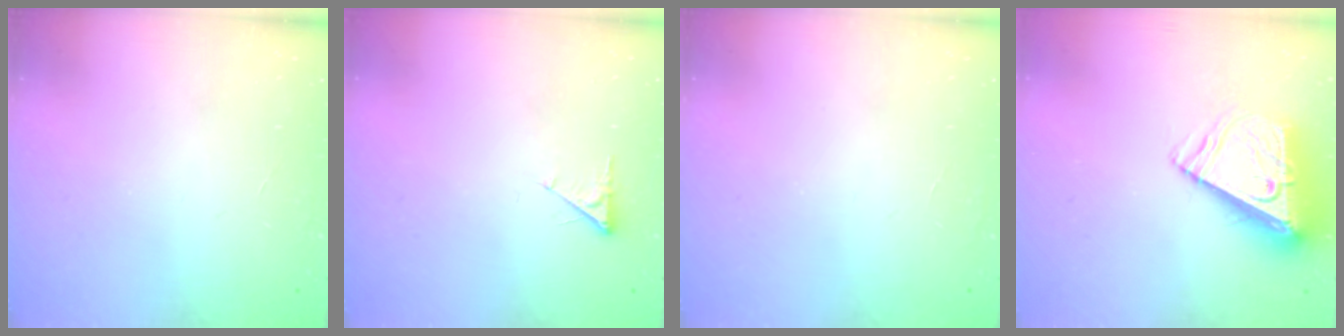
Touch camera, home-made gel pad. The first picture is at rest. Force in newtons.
{"total": 2.4, "press": 2.4, "slide": 0.4}
{"total": 0.0}
{"total": 9.4, "press": 9.4, "slide": 1.2}